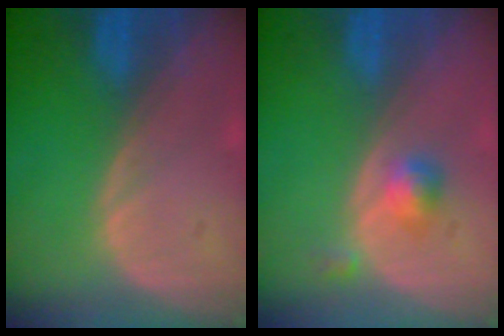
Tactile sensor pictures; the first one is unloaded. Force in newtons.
{"total": 2.6, "press": 2.4, "slide": 1.1}